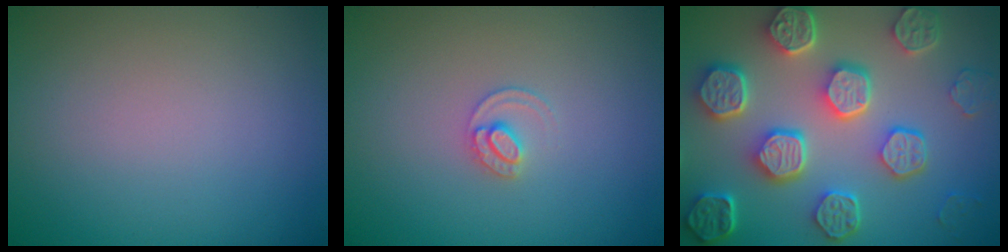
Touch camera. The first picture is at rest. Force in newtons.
{"total": 1.5, "press": 1.5, "slide": 0.2}
{"total": 8.6, "press": 6.6, "slide": 5.5}